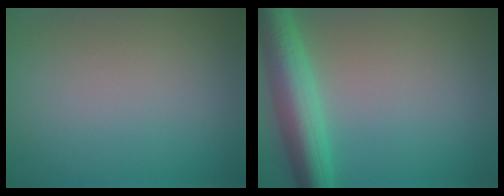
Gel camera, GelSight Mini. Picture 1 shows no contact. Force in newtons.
{"total": 6.6, "press": 6.6, "slide": 0.2}